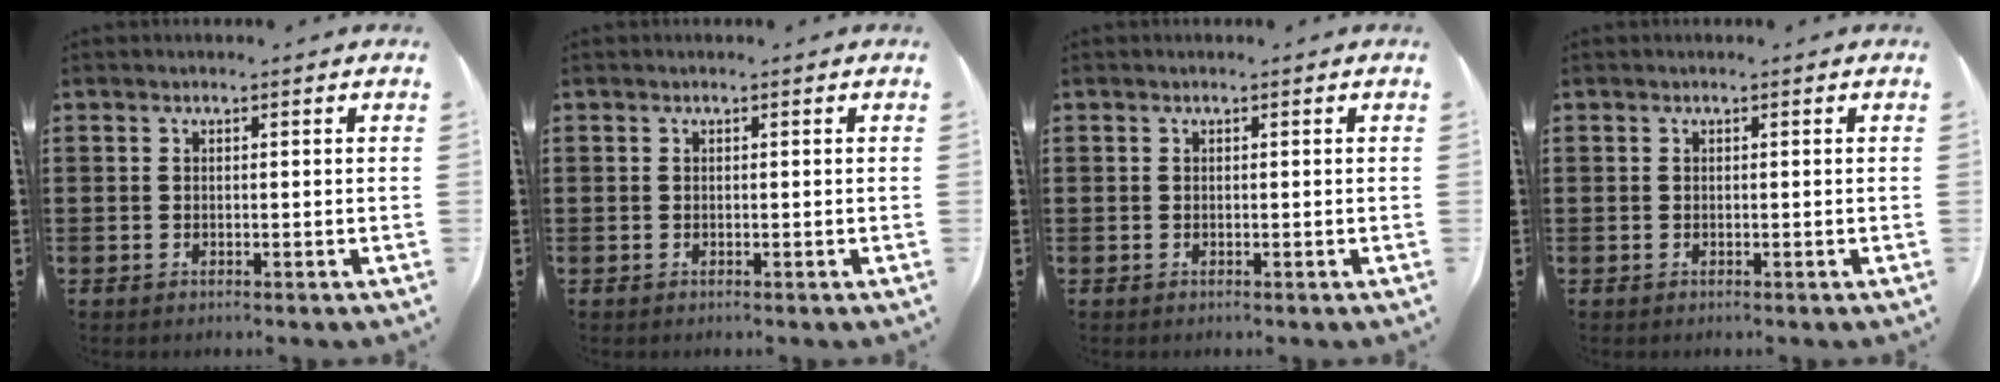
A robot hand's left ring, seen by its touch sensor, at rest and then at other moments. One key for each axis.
{"total": 0.0}
{"total": 0.0}
{"total": 0.0}